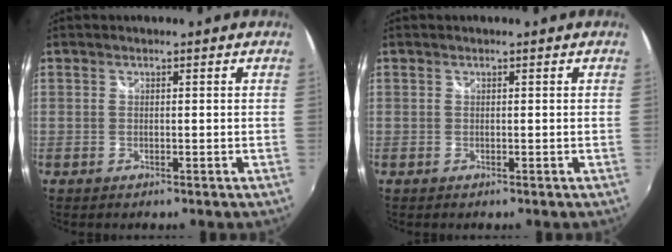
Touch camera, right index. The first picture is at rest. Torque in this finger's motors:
{"motor_torque": [-0.01, 0.01, 0.00, 0.00]}